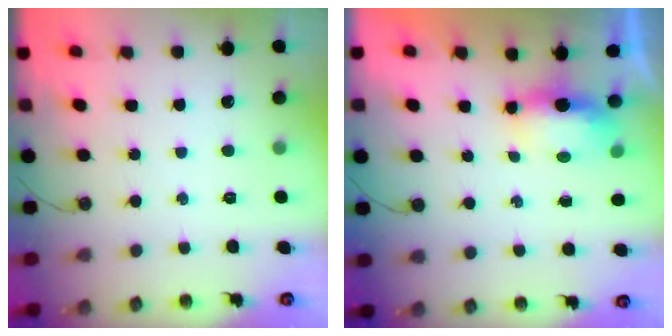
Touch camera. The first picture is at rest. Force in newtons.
{"total": 5.9, "press": 5.8, "slide": 0.7}